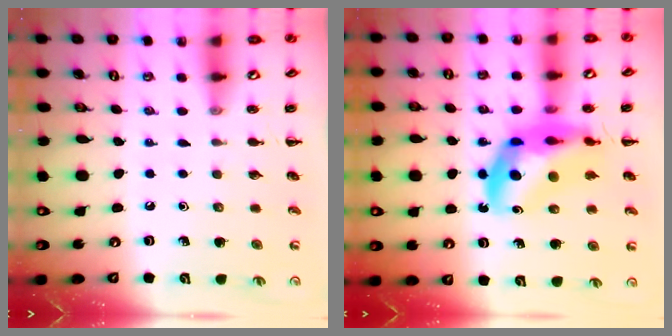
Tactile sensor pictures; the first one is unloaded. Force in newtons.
{"total": 15.6, "press": 15.0, "slide": 4.3}